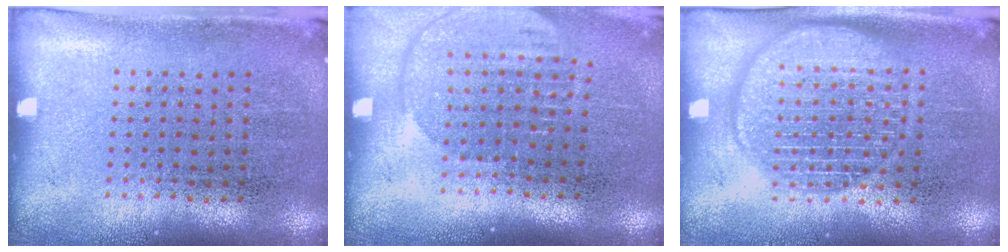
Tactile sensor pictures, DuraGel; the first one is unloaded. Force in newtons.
{"total": 1.7, "press": 1.5, "slide": 0.8}
{"total": 2.9, "press": 2.9, "slide": 0.4}